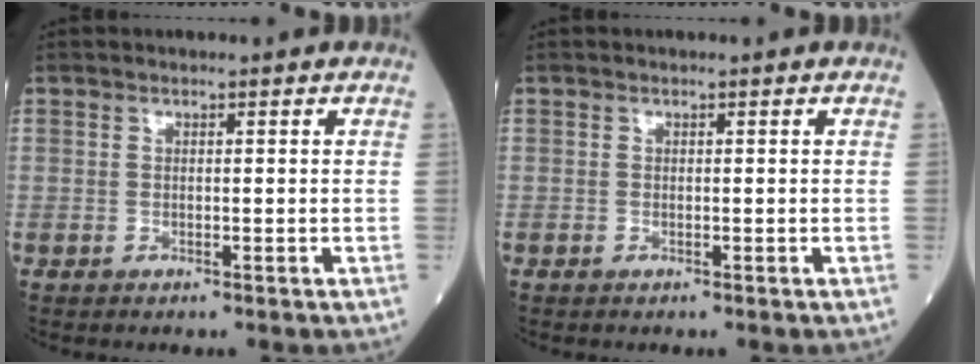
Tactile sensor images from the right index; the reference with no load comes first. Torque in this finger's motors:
{"motor_torque": [0.02, 0.02, 0.00, -0.01]}